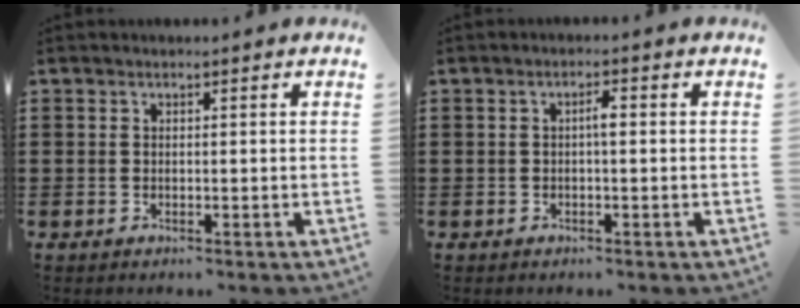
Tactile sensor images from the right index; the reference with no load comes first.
{"total": 1.7, "force": [-0.1, 0.4, 1.6], "torque": [-0.031, 0.004, -0.003]}